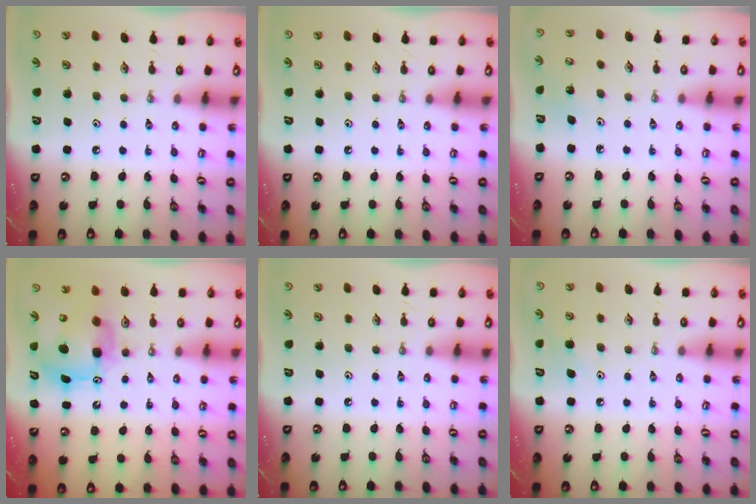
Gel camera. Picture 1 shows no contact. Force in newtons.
{"total": 0.0}
{"total": 2.8, "press": 2.7, "slide": 0.7}
{"total": 8.8, "press": 8.7, "slide": 1.0}
{"total": 0.0}
{"total": 5.5, "press": 5.4, "slide": 1.2}